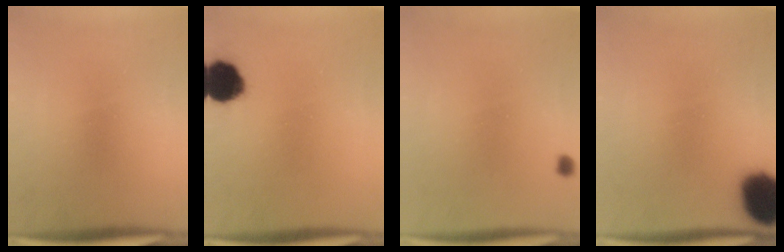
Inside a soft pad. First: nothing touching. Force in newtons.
{"total": 10.2}
{"total": 1.0}
{"total": 14.8}